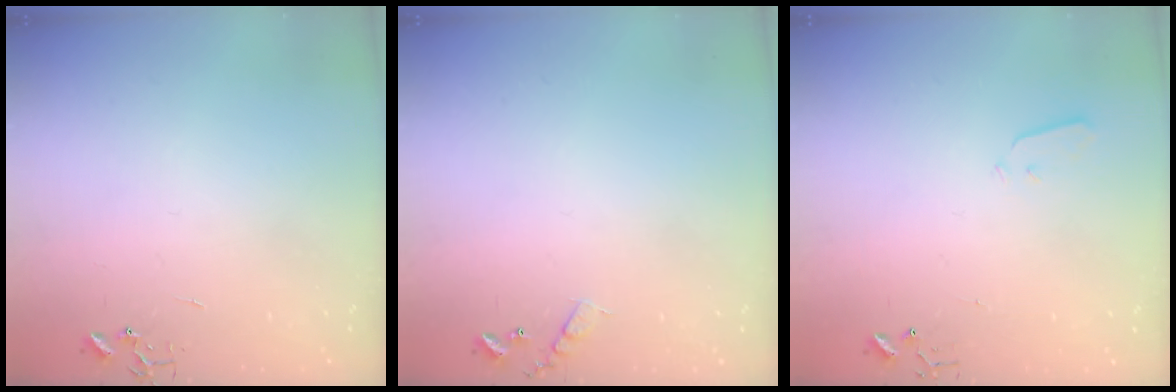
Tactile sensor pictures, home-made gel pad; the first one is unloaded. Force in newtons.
{"total": 6.7, "press": 6.6, "slide": 0.4}
{"total": 3.0, "press": 2.9, "slide": 0.7}